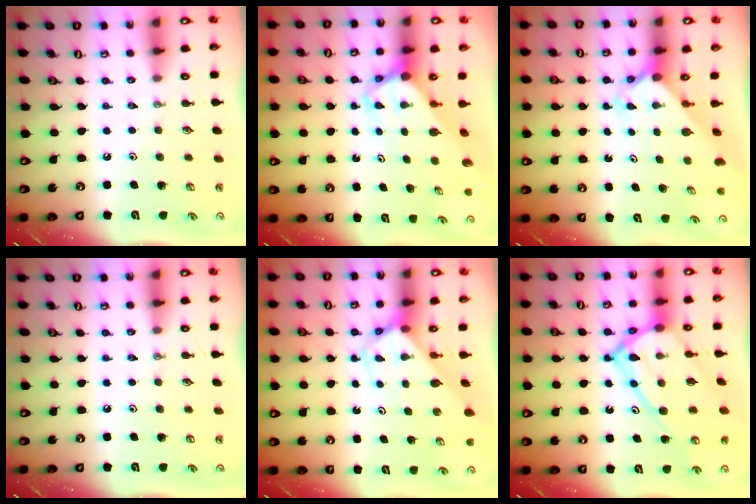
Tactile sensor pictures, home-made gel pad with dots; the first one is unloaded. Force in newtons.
{"total": 3.7, "press": 3.7, "slide": 0.2}
{"total": 2.5, "press": 2.5, "slide": 0.3}
{"total": 0.0}
{"total": 2.8, "press": 2.8, "slide": 0.1}
{"total": 18.5, "press": 18.3, "slide": 2.3}